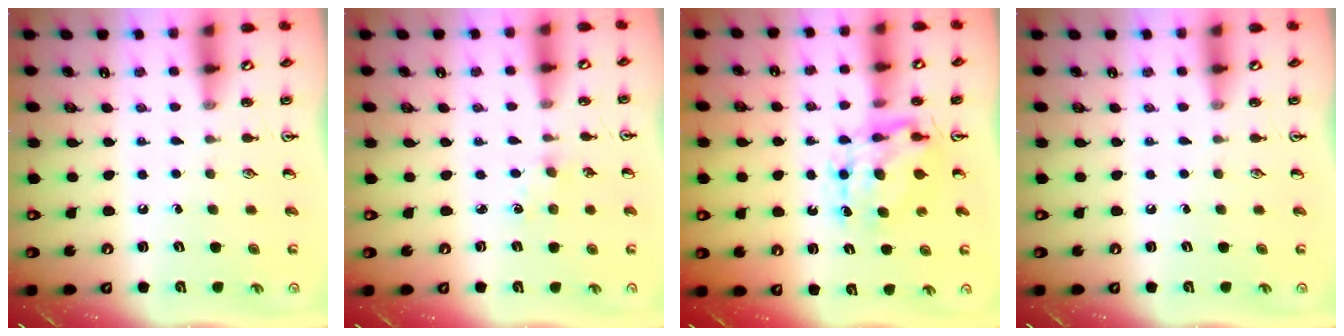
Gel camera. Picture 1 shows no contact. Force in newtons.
{"total": 1.9, "press": 1.9, "slide": 0.4}
{"total": 7.8, "press": 7.7, "slide": 0.9}
{"total": 0.0}